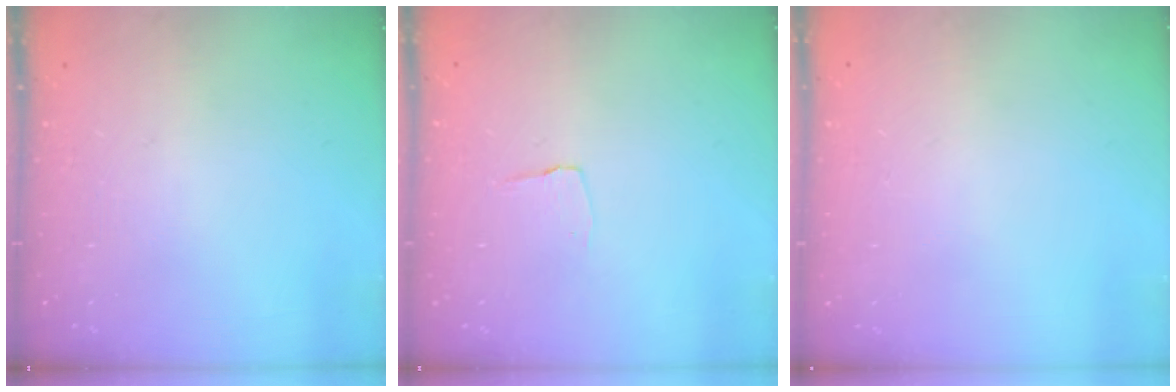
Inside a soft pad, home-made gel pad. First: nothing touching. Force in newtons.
{"total": 3.5, "press": 3.4, "slide": 0.2}
{"total": 0.0}